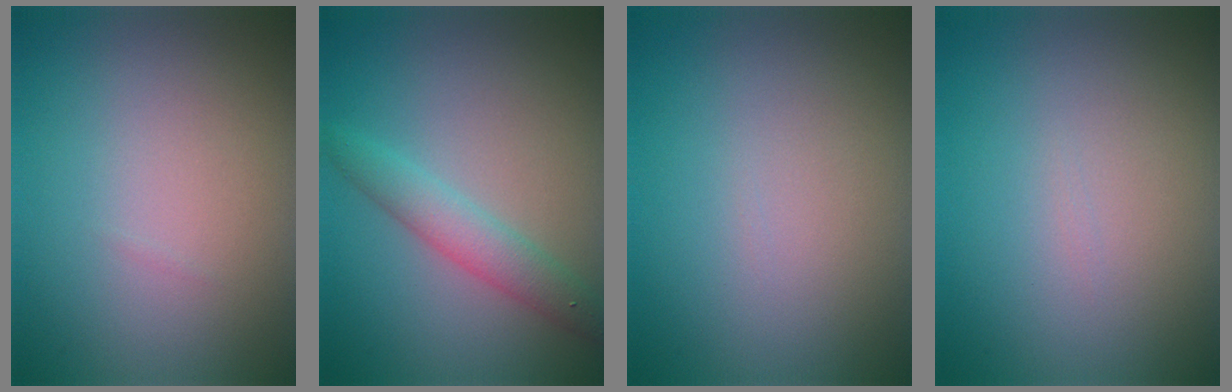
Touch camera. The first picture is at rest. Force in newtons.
{"total": 3.0, "press": 3.0, "slide": 0.1}
{"total": 0.0}
{"total": 0.0}